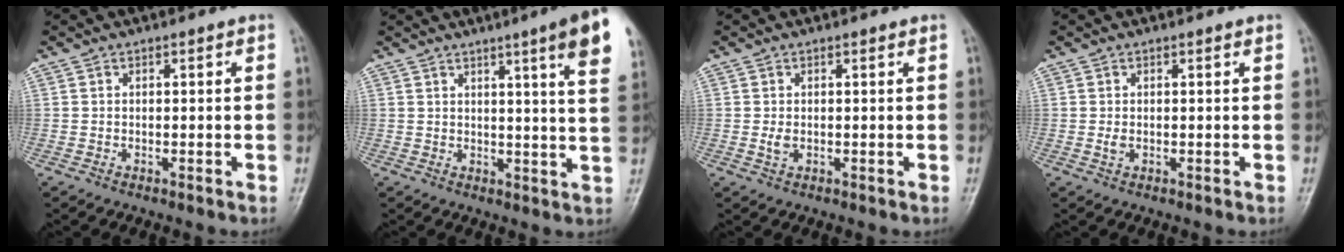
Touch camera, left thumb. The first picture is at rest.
{"total": 11.3, "force": [6.2, 0.2, 9.4], "torque": [-0.118, -0.027, 0.066]}
{"total": 1.4, "force": [0.2, 0.8, 1.2], "torque": [-0.021, -0.004, 0.005]}
{"total": 1.1, "force": [0.2, 0.6, 0.9], "torque": [-0.015, -0.002, 0.005]}